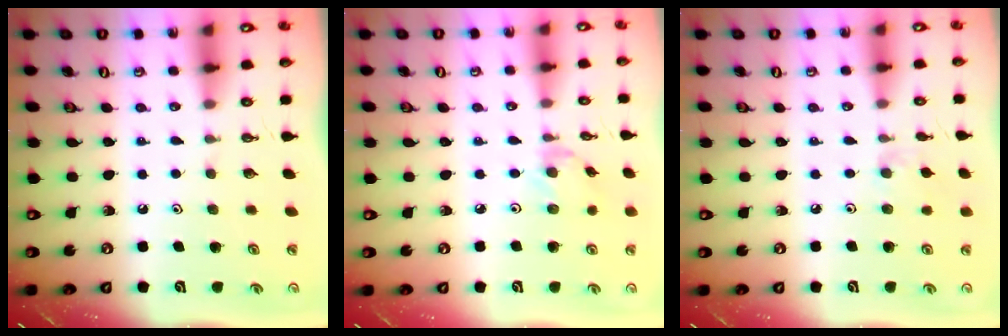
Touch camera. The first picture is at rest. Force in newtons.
{"total": 3.0, "press": 3.0, "slide": 0.5}
{"total": 4.2, "press": 4.1, "slide": 0.7}